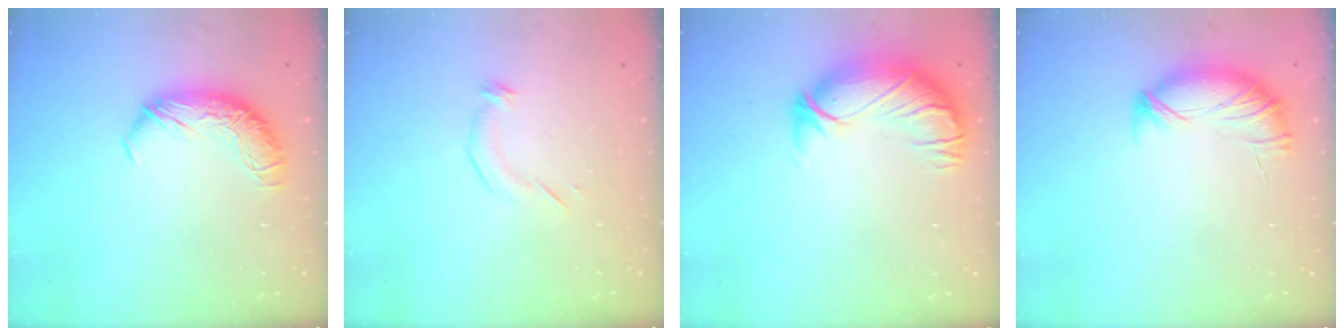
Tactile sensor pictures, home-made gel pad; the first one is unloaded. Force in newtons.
{"total": 5.3, "press": 5.2, "slide": 1.0}
{"total": 3.0, "press": 0.4, "slide": 3.0}
{"total": 4.7, "press": 4.6, "slide": 1.1}